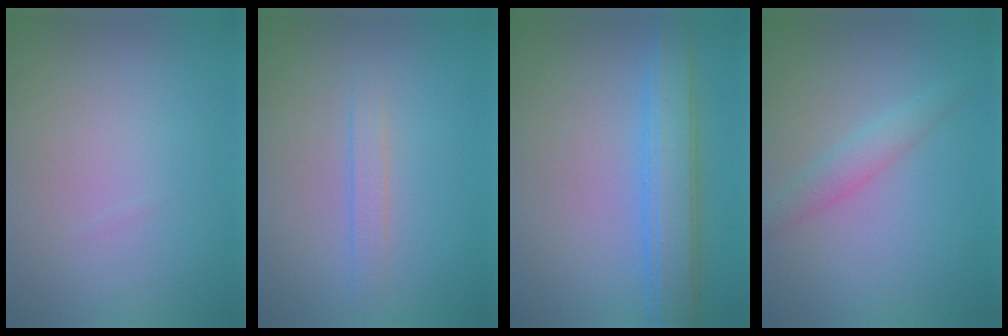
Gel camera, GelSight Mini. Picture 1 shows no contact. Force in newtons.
{"total": 1.3, "press": 1.3, "slide": 0.1}
{"total": 4.8, "press": 4.8, "slide": 0.3}
{"total": 1.9, "press": 1.9, "slide": 0.1}